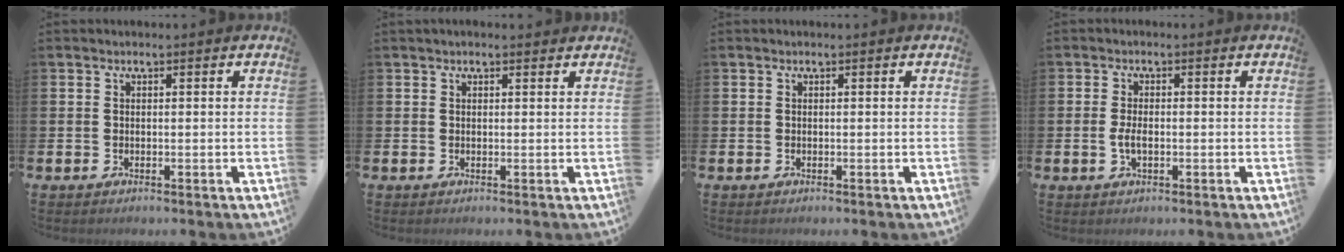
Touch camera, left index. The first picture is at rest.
{"total": 0.8, "force": [0.7, 0.2, 0.3], "torque": [0.002, 0.001, 0.010]}
{"total": 0.0}
{"total": 2.2, "force": [-0.4, 1.0, 1.9], "torque": [-0.029, -0.002, -0.009]}